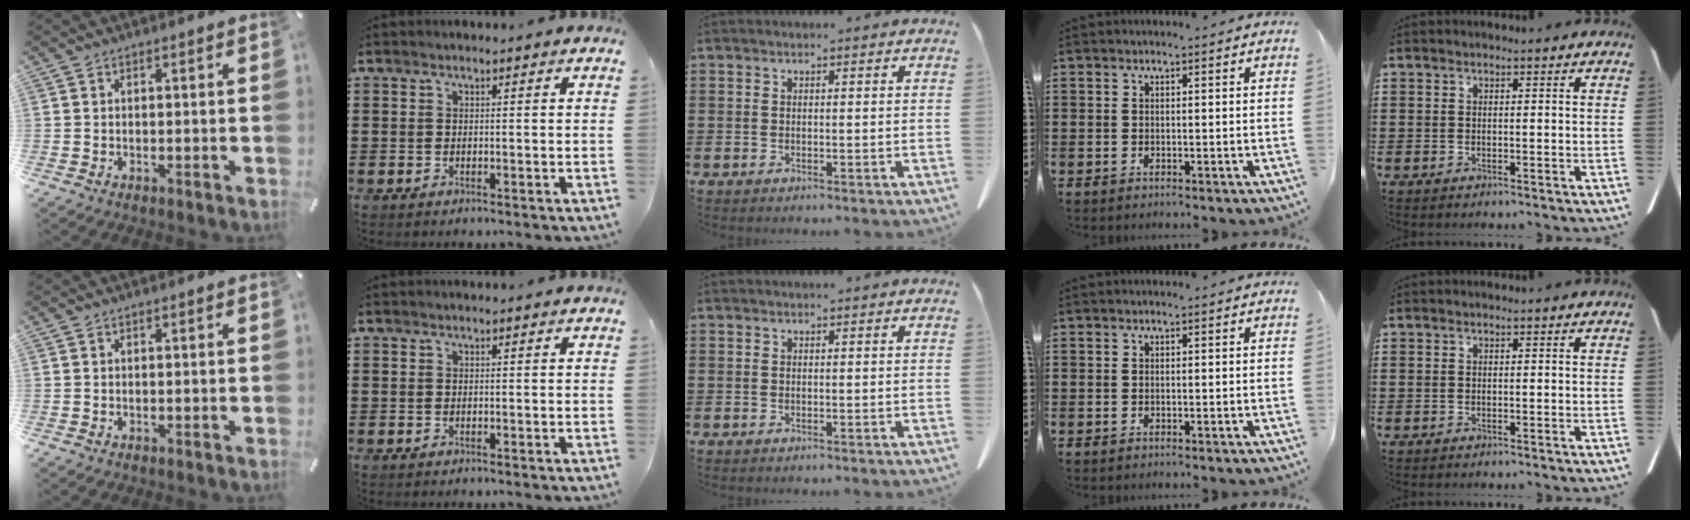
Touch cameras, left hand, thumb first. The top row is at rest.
{}